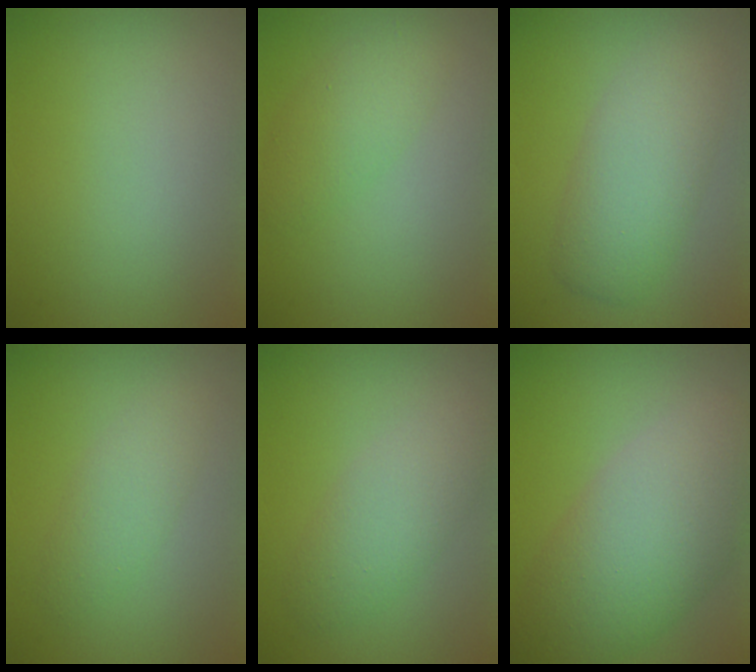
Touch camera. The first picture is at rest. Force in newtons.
{"total": 2.8, "press": 2.8, "slide": 0.1}
{"total": 4.8, "press": 4.8, "slide": 0.1}
{"total": 2.4, "press": 2.4, "slide": 0.0}
{"total": 3.3, "press": 3.3, "slide": 0.3}
{"total": 9.0, "press": 8.9, "slide": 0.7}